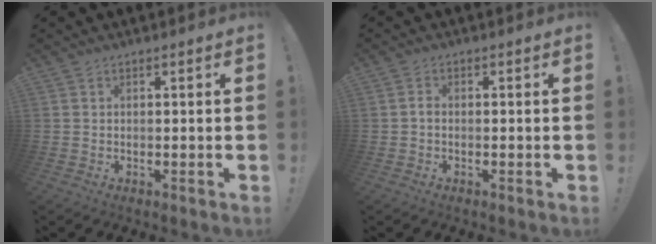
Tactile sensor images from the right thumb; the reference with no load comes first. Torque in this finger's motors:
{"motor_torque": [0.12, -0.01, -0.15, -0.06, 0.00]}